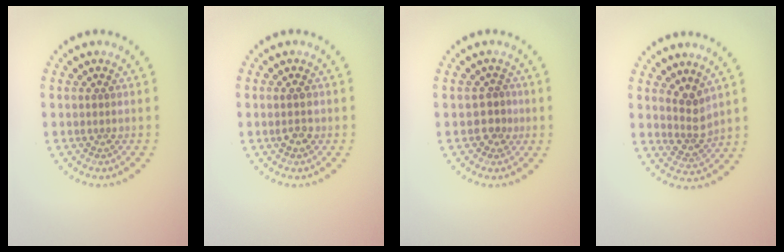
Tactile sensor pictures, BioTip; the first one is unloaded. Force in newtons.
{"total": 1.5, "press": 1.5, "slide": 0.1}
{"total": 1.8, "press": 1.6, "slide": 0.8}
{"total": 2.5, "press": 2.0, "slide": 1.6}